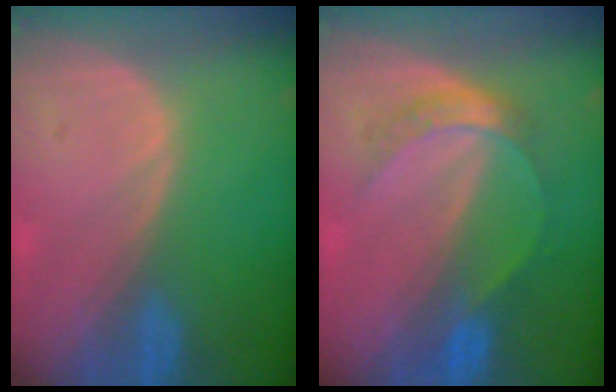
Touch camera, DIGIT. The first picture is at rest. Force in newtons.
{"total": 4.8, "press": 4.7, "slide": 0.5}